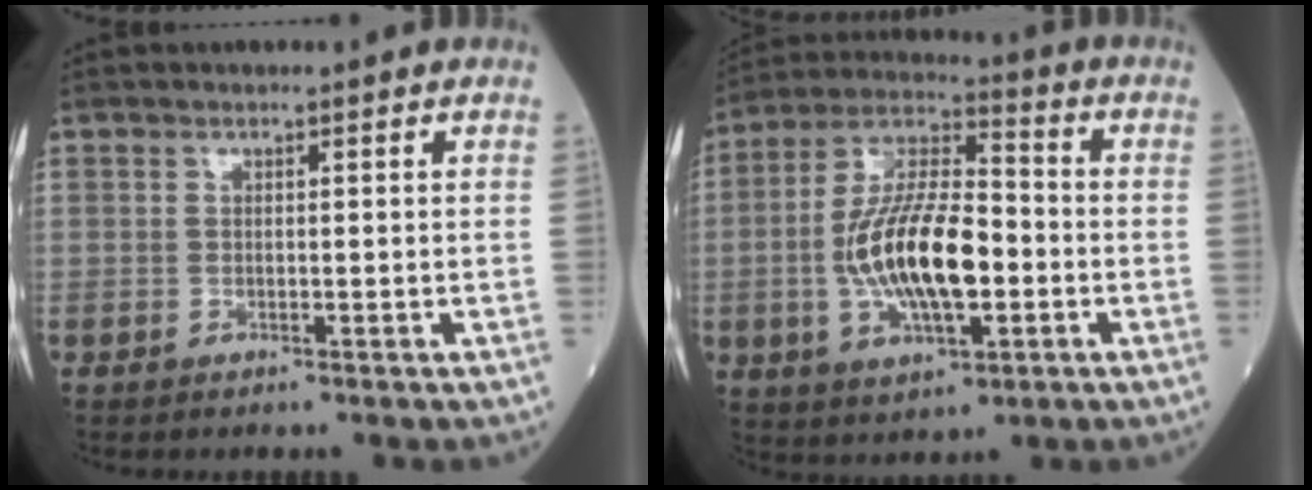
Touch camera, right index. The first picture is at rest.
{"total": 16.1, "force": [-2.7, 5.7, 14.8], "torque": [-0.295, 0.008, -0.048]}